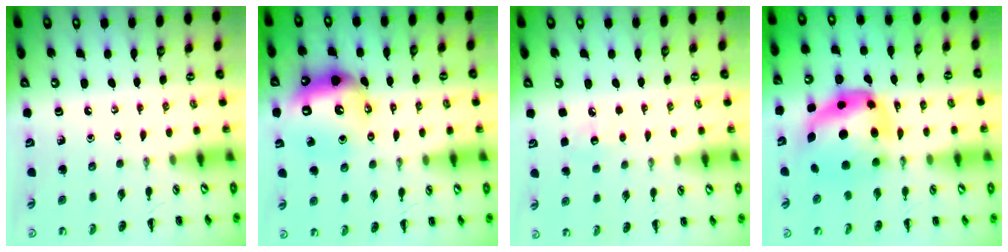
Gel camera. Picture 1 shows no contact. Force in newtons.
{"total": 12.0, "press": 11.9, "slide": 1.4}
{"total": 5.7, "press": 5.5, "slide": 1.5}
{"total": 7.8, "press": 7.5, "slide": 2.1}